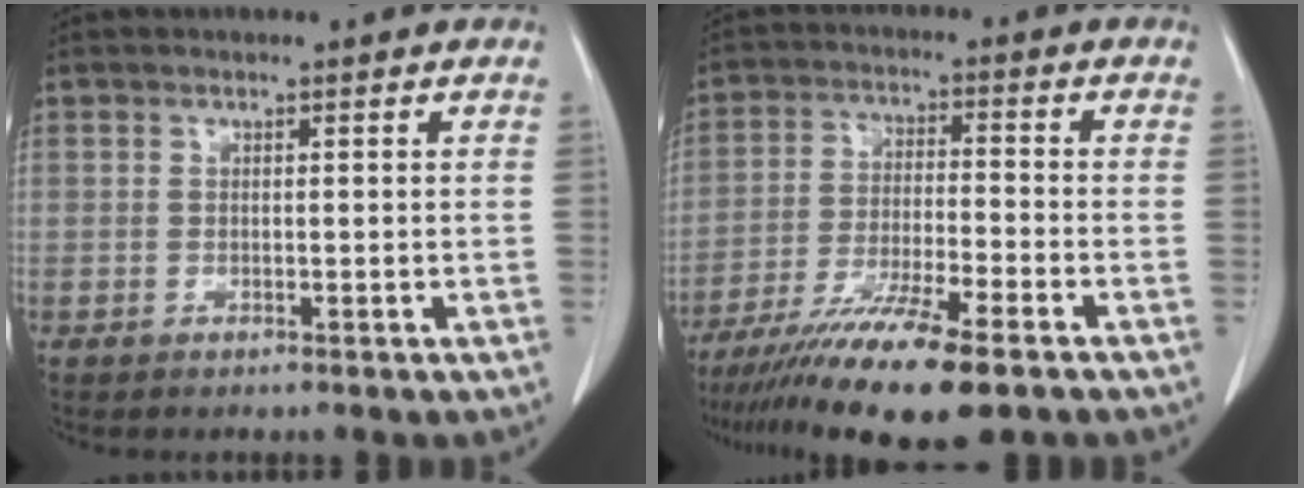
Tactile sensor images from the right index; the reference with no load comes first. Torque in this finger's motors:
{"motor_torque": [1.09, -1.05, 0.75, 0.21]}